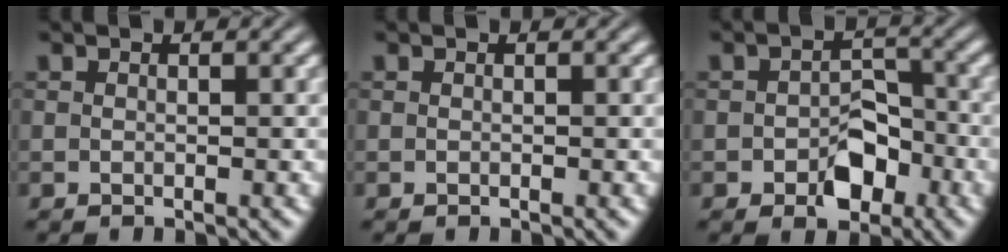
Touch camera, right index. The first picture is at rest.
{"total": 0.0}
{"total": 3.6, "force": [-1.9, 2.0, 2.4], "torque": [-0.003, -0.005, -0.029]}